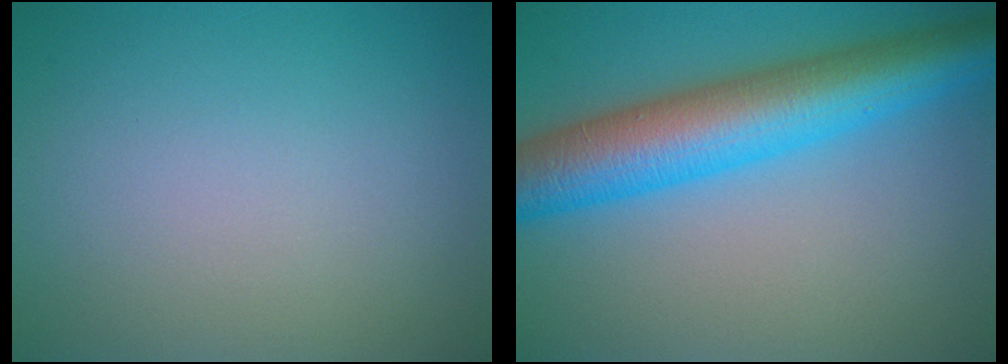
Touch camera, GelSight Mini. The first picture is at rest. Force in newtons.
{"total": 9.4, "press": 9.4, "slide": 0.0}